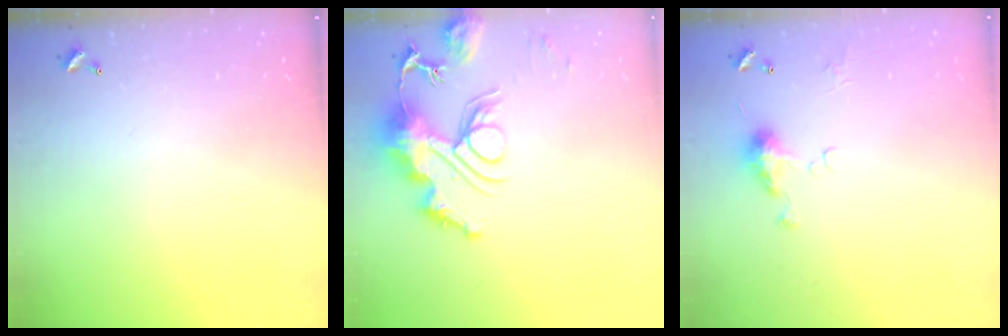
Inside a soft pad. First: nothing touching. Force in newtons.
{"total": 13.9, "press": 13.8, "slide": 1.5}
{"total": 5.0, "press": 5.0, "slide": 0.7}